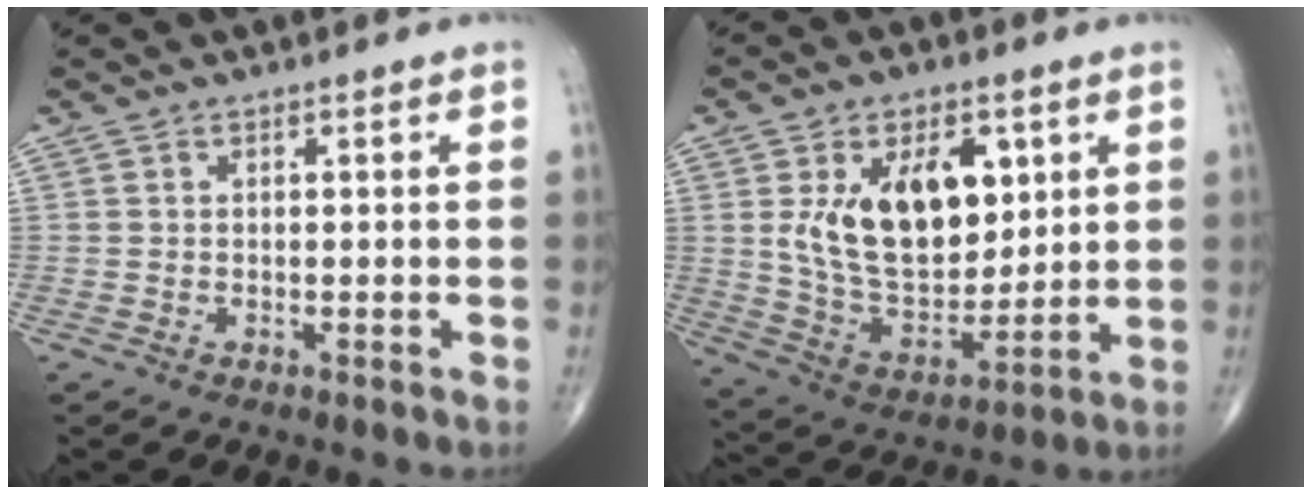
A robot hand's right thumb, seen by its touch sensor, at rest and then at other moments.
{"total": 18.3, "force": [5.2, 10.9, 13.7], "torque": [-0.188, -0.028, 0.106]}